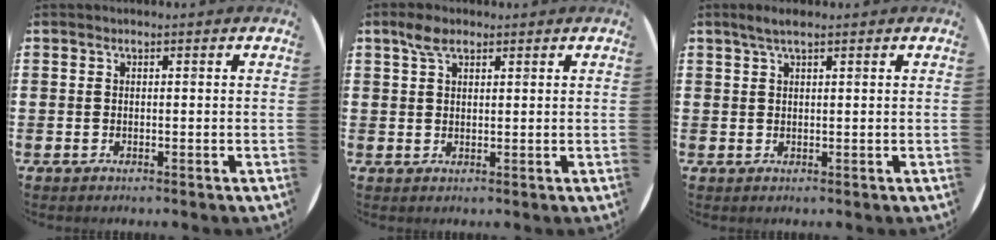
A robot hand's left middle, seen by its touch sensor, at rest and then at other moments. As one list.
[{"total": 3.2, "force": [2.2, 1.6, 1.7], "torque": [-0.030, 0.004, 0.038]}, {"total": 2.0, "force": [1.4, 0.2, 1.4], "torque": [-0.029, 0.004, 0.025]}]